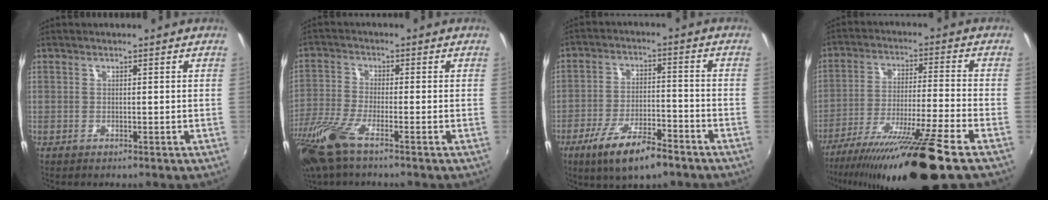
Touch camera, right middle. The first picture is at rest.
{"total": 11.0, "force": [-7.6, 2.0, 7.7], "torque": [-0.184, -0.041, -0.152]}
{"total": 11.5, "force": [-7.7, 3.2, 8.0], "torque": [-0.166, -0.016, -0.130]}
{"total": 19.4, "force": [-14.8, -1.0, 12.6], "torque": [-0.234, -0.034, -0.244]}